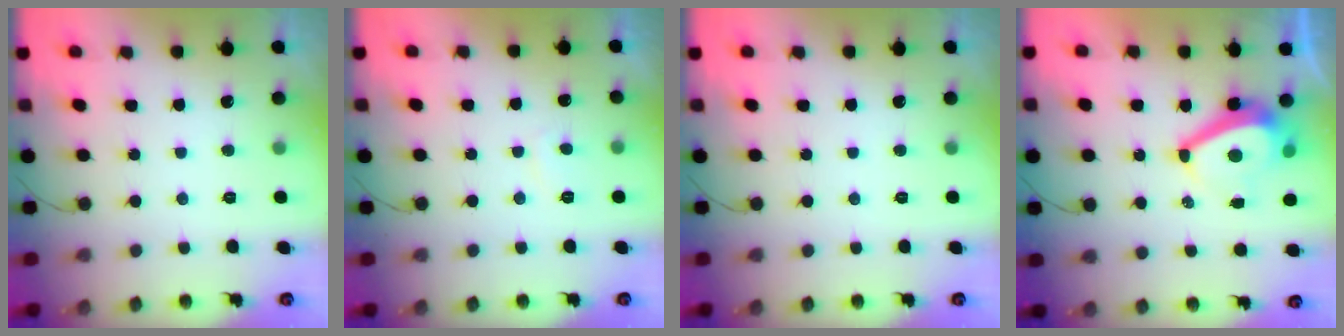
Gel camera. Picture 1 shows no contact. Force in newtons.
{"total": 1.8, "press": 1.7, "slide": 0.6}
{"total": 0.0}
{"total": 9.0, "press": 8.3, "slide": 3.5}